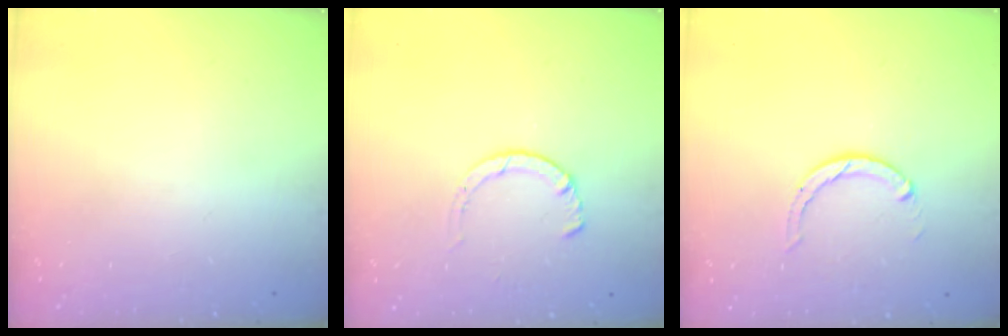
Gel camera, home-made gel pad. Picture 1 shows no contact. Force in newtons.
{"total": 1.2, "press": 1.2, "slide": 0.3}
{"total": 2.0, "press": 2.0, "slide": 0.3}